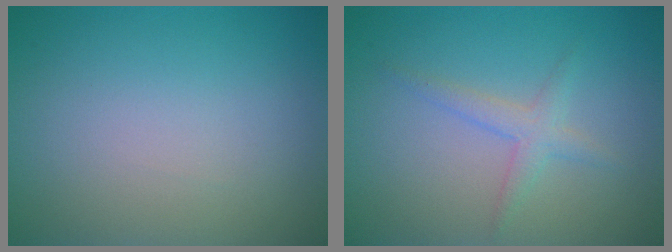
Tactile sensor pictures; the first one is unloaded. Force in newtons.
{"total": 1.8, "press": 1.8, "slide": 0.0}